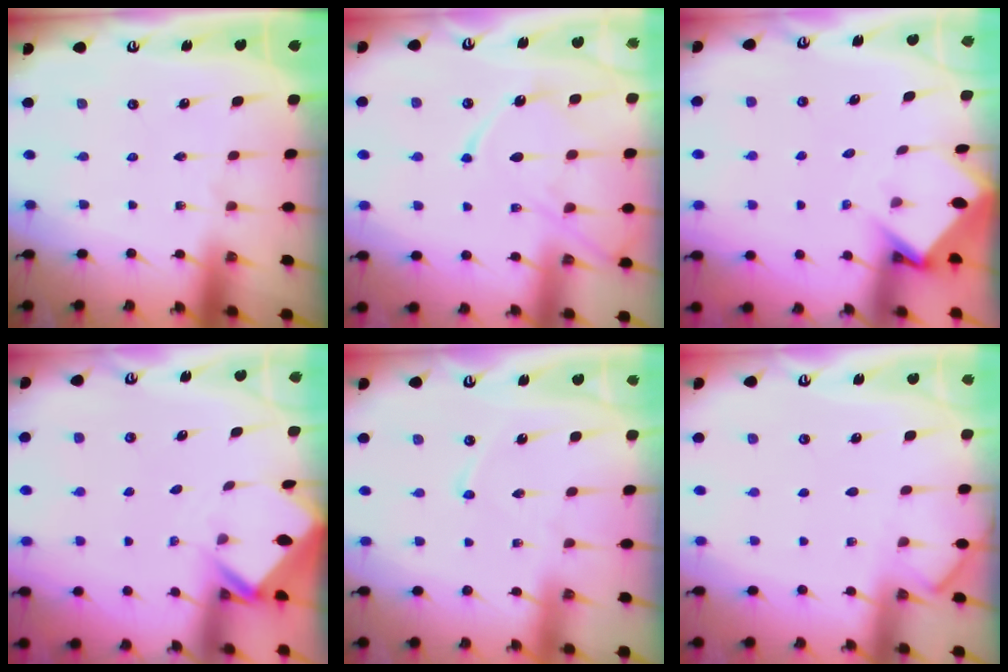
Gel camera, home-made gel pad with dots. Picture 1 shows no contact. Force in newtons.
{"total": 11.9, "press": 11.9, "slide": 1.0}
{"total": 3.7, "press": 3.7, "slide": 0.2}
{"total": 2.4, "press": 2.4, "slide": 0.1}
{"total": 2.1, "press": 2.1, "slide": 0.2}
{"total": 3.4, "press": 3.4, "slide": 0.5}